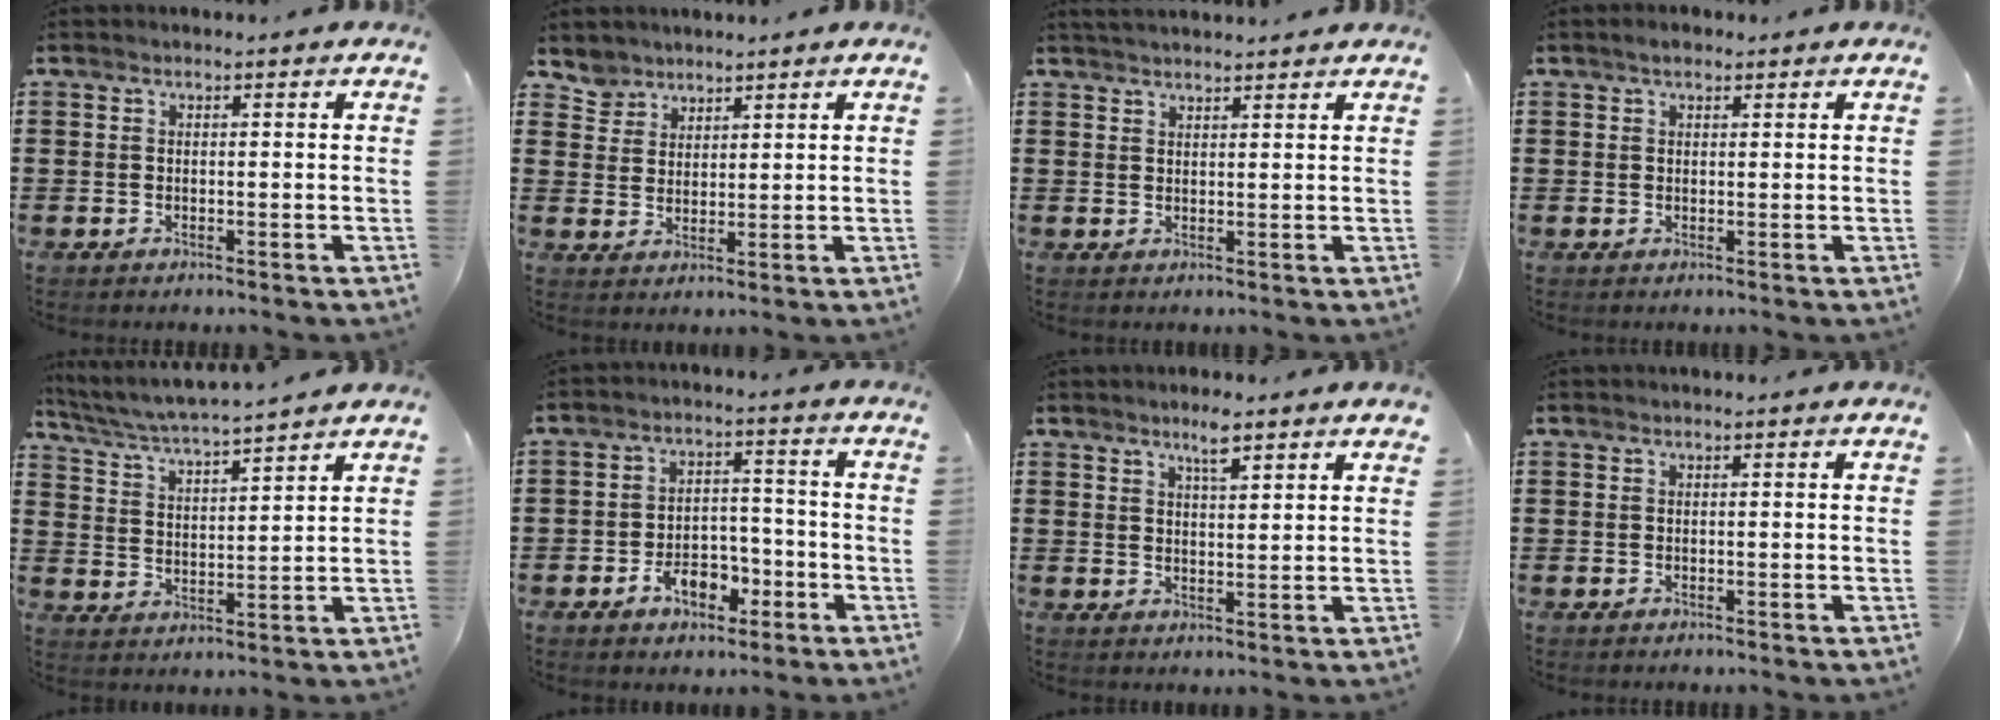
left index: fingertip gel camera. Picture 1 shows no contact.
{"total": 3.7, "force": [3.1, 2.0, -0.3], "torque": [-0.010, 0.000, 0.060]}
{"total": 2.0, "force": [2.0, 0.0, 0.2], "torque": [-0.009, 0.000, 0.039]}
{"total": 1.6, "force": [1.0, 0.8, 0.9], "torque": [-0.020, 0.005, 0.018]}
{"total": 4.5, "force": [4.3, -0.3, 1.3], "torque": [-0.048, -0.036, 0.066]}
{"total": 6.8, "force": [-3.4, 4.1, 4.2], "torque": [-0.082, 0.014, -0.065]}
{"total": 3.9, "force": [3.1, 0.5, 2.4], "torque": [-0.035, -0.001, 0.051]}
{"total": 0.0}